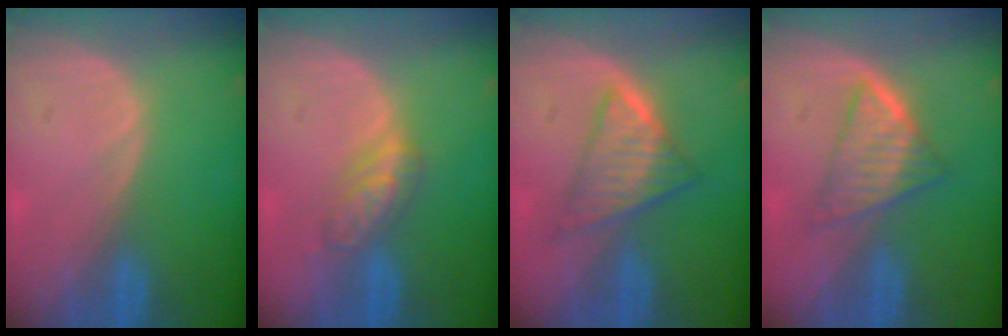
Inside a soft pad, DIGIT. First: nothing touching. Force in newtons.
{"total": 4.5, "press": 4.5, "slide": 0.7}
{"total": 6.1, "press": 5.7, "slide": 2.0}
{"total": 5.5, "press": 5.4, "slide": 1.4}